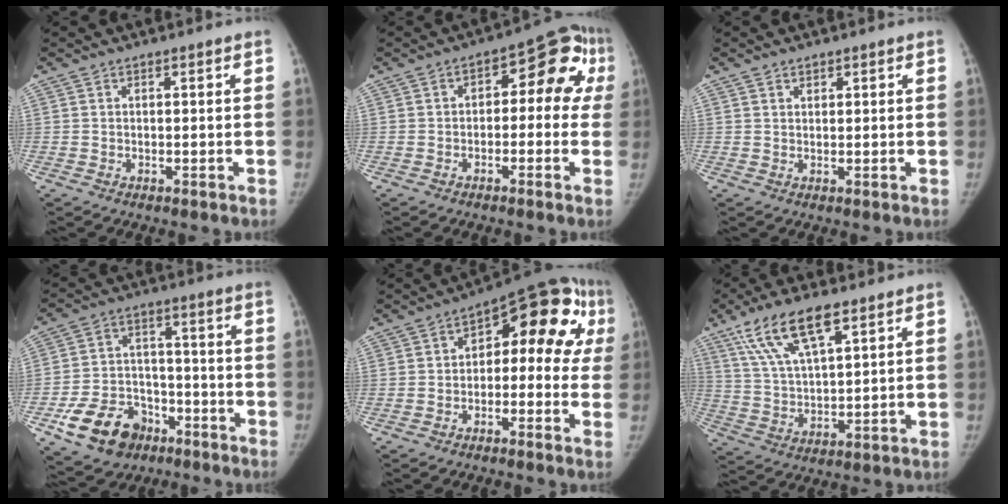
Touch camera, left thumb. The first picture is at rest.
{"total": 12.1, "force": [0.7, 6.9, 10.0], "torque": [-0.078, 0.049, -0.003]}
{"total": 1.2, "force": [0.8, 0.9, 0.2], "torque": [0.008, -0.004, 0.011]}
{"total": 13.6, "force": [-7.6, 9.6, 6.0], "torque": [-0.082, 0.051, -0.123]}
{"total": 16.1, "force": [1.8, 8.9, 13.3], "torque": [-0.121, 0.050, 0.010]}
{"total": 13.2, "force": [7.7, 4.3, 9.9], "torque": [-0.181, -0.018, 0.151]}